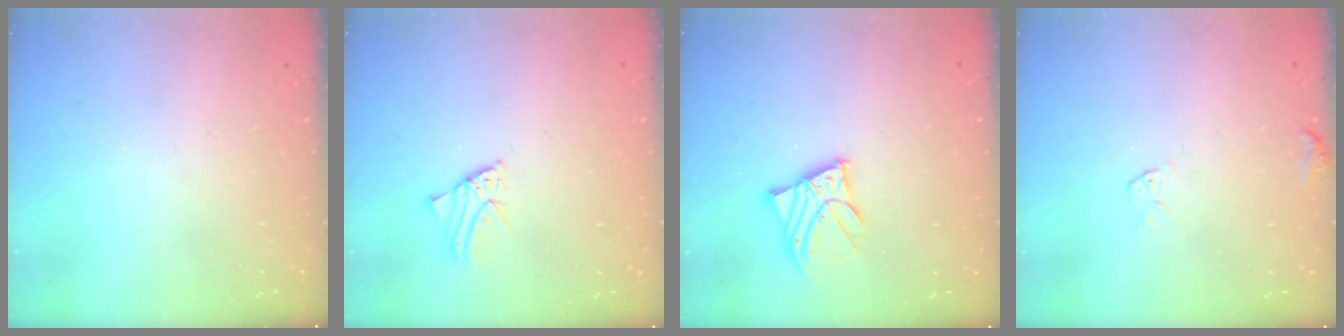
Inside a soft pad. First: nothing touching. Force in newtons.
{"total": 1.5, "press": 1.5, "slide": 0.1}
{"total": 7.6, "press": 7.5, "slide": 0.9}
{"total": 6.4, "press": 6.3, "slide": 0.5}